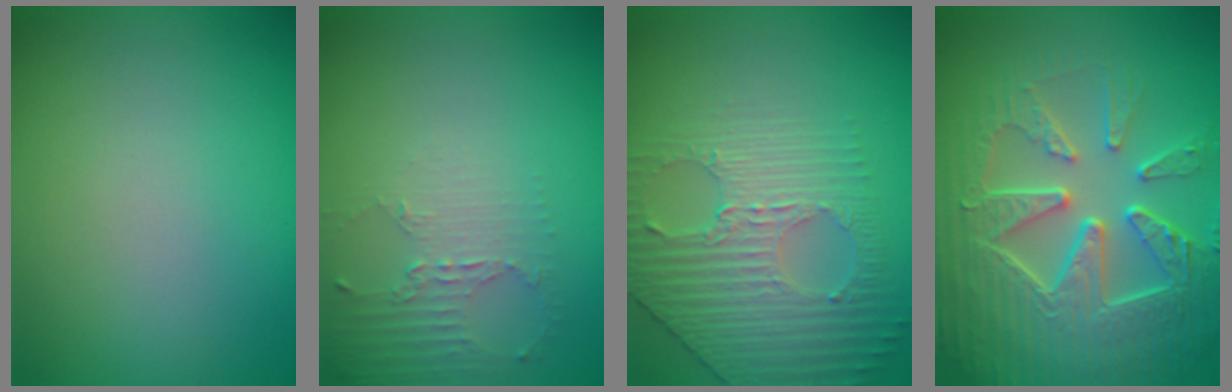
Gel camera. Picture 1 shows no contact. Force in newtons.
{"total": 2.2, "press": 1.6, "slide": 1.5}
{"total": 3.9, "press": 3.8, "slide": 0.8}
{"total": 9.3, "press": 6.7, "slide": 6.4}